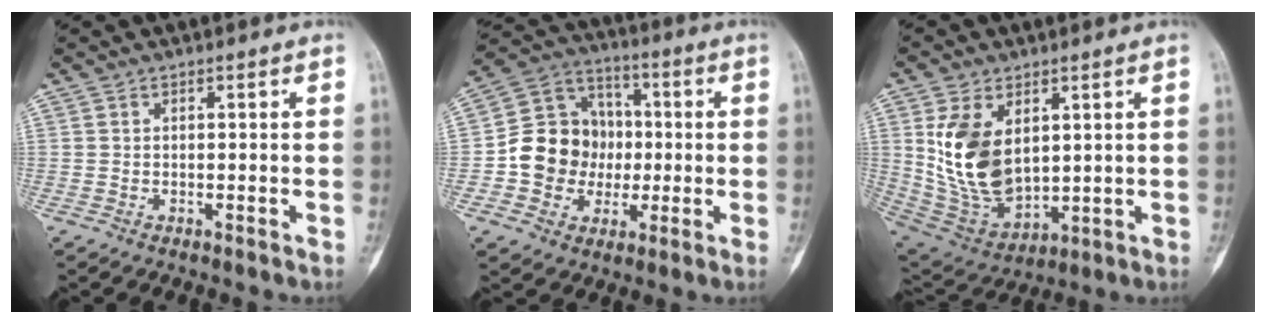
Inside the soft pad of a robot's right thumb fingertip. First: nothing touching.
{"total": 14.3, "force": [-1.3, 12.7, 6.5], "torque": [-0.068, 0.034, -0.023]}
{"total": 15.2, "force": [3.5, 9.4, 11.5], "torque": [-0.200, -0.020, 0.091]}